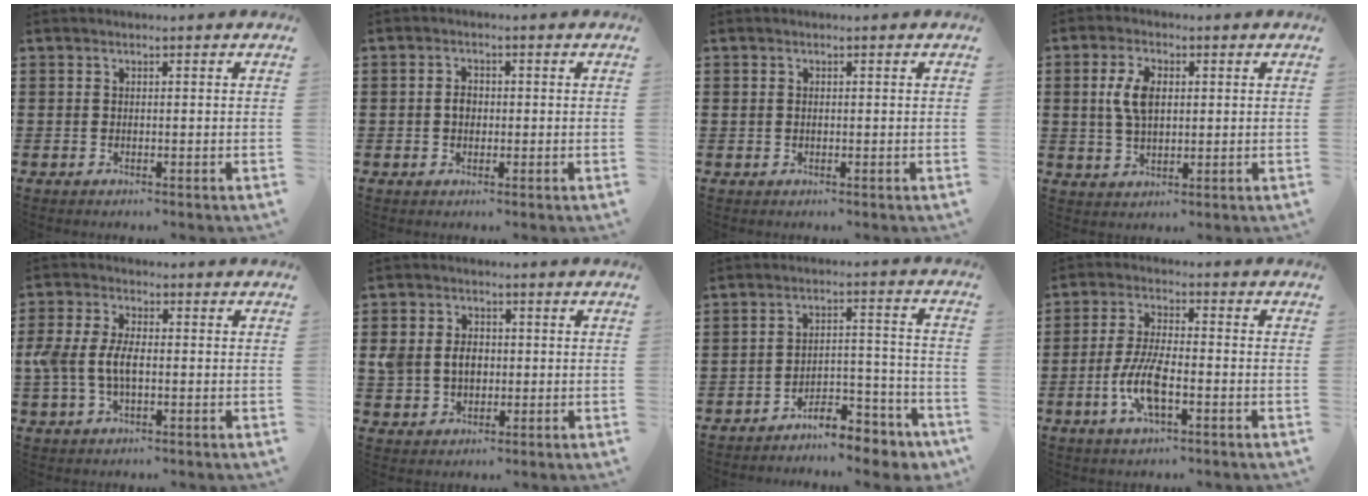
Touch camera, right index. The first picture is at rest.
{"total": 2.1, "force": [-0.2, 1.5, 1.5], "torque": [-0.029, 0.007, -0.005]}
{"total": 0.6, "force": [0.1, 0.5, 0.3], "torque": [-0.008, 0.003, 0.002]}
{"total": 5.8, "force": [0.9, 3.1, 4.8], "torque": [-0.108, 0.010, 0.013]}
{"total": 5.8, "force": [-0.8, 3.1, 4.8], "torque": [-0.130, -0.008, -0.027]}
{"total": 5.3, "force": [0.2, 4.3, 3.1], "torque": [-0.075, 0.007, -0.005]}
{"total": 6.7, "force": [-6.3, 1.4, 1.8], "torque": [-0.023, 0.022, -0.122]}
{"total": 8.1, "force": [-2.6, 2.7, 7.2], "torque": [-0.165, -0.013, -0.055]}